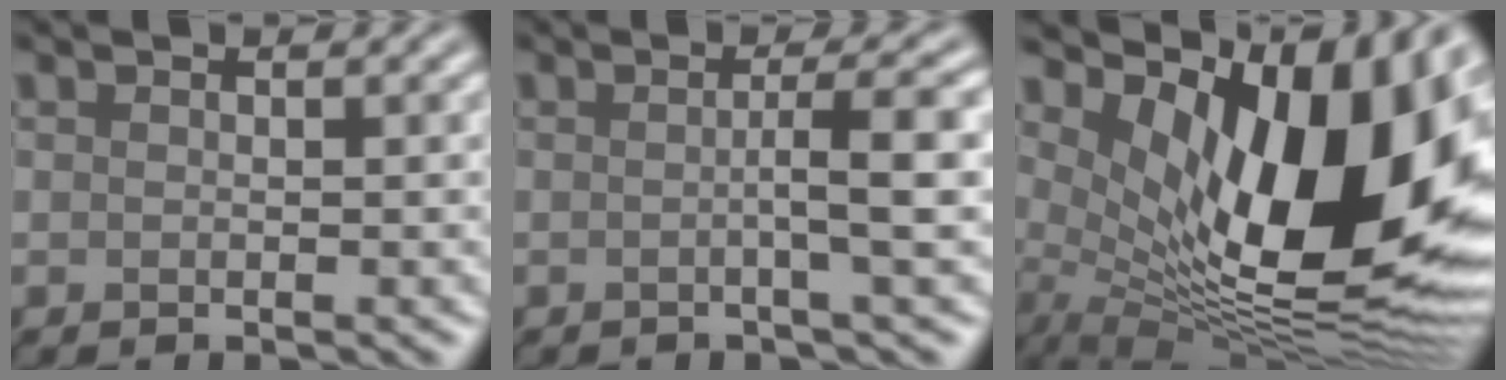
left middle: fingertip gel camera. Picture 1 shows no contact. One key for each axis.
{"total": 3.7, "fx": -0.1, "fy": 0.5, "fz": 3.6, "tx": -0.048, "ty": 0.001, "tz": -0.010}
{"total": 14.9, "fx": 3.5, "fy": 6.6, "fz": 12.9, "tx": -0.188, "ty": -0.021, "tz": 0.065}